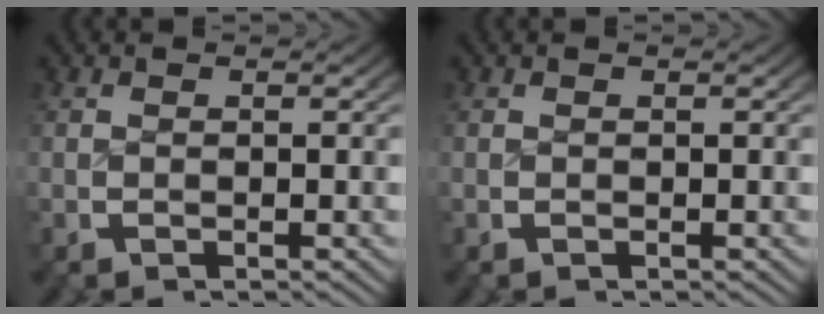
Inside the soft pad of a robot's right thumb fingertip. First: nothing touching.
{"total": 0.0}